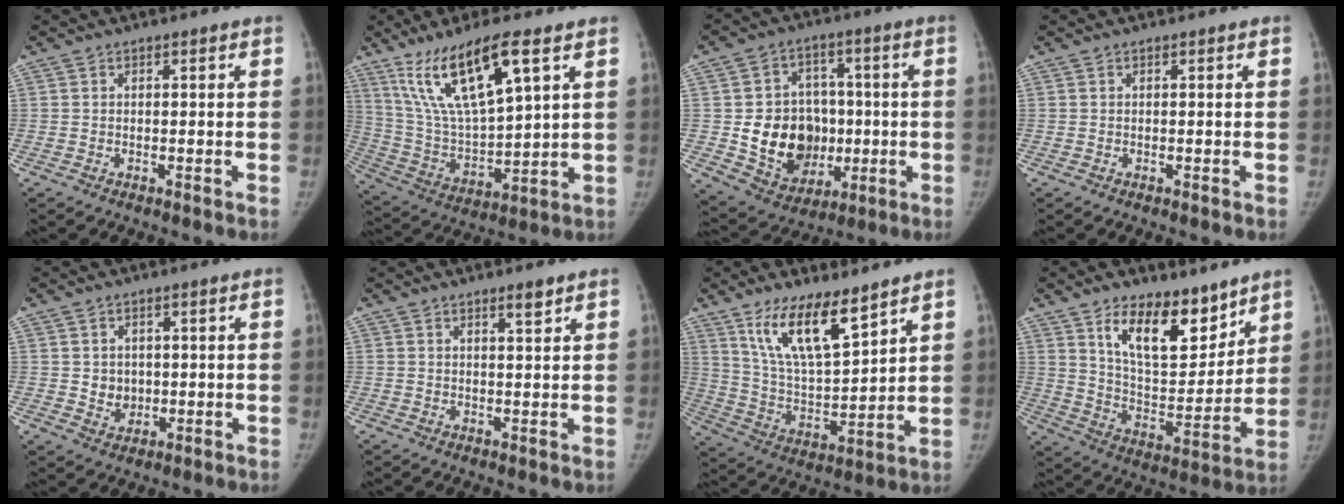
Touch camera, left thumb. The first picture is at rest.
{"total": 17.5, "force": [9.7, 4.4, 13.9], "torque": [-0.266, -0.038, 0.198]}
{"total": 16.3, "force": [-1.7, 13.2, 9.5], "torque": [-0.101, 0.011, -0.008]}
{"total": 0.0}
{"total": 3.9, "force": [0.3, 3.4, 1.9], "torque": [-0.014, -0.003, 0.015]}
{"total": 2.3, "force": [1.7, 0.3, 1.6], "torque": [-0.021, -0.012, 0.028]}
{"total": 14.3, "force": [9.5, 4.4, 9.8], "torque": [-0.156, -0.057, 0.191]}
{"total": 16.2, "force": [10.5, 7.6, 9.7], "torque": [-0.108, -0.079, 0.188]}